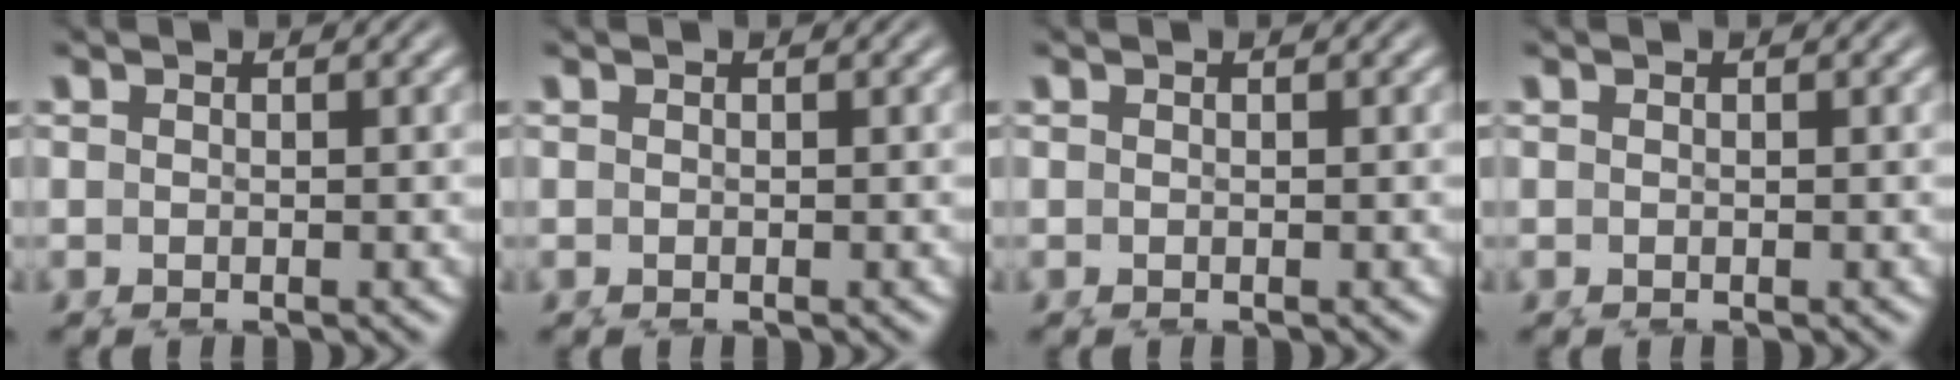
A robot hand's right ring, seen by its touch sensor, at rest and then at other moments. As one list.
[{"total": 0.0}, {"total": 0.0}, {"total": 0.0}]